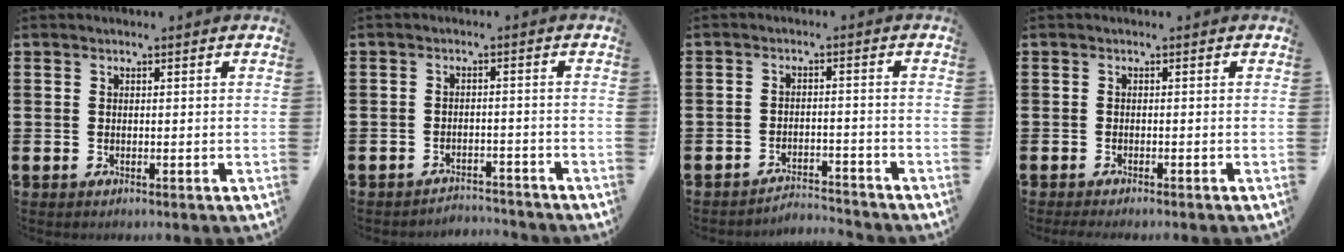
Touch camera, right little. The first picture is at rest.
{"total": 2.3, "force": [-2.3, 0.1, -0.2], "torque": [-0.005, 0.003, -0.052]}
{"total": 2.8, "force": [-2.8, 0.0, -0.2], "torque": [-0.005, 0.003, -0.062]}
{"total": 0.6, "force": [-0.6, -0.1, 0.3], "torque": [-0.004, -0.002, -0.011]}